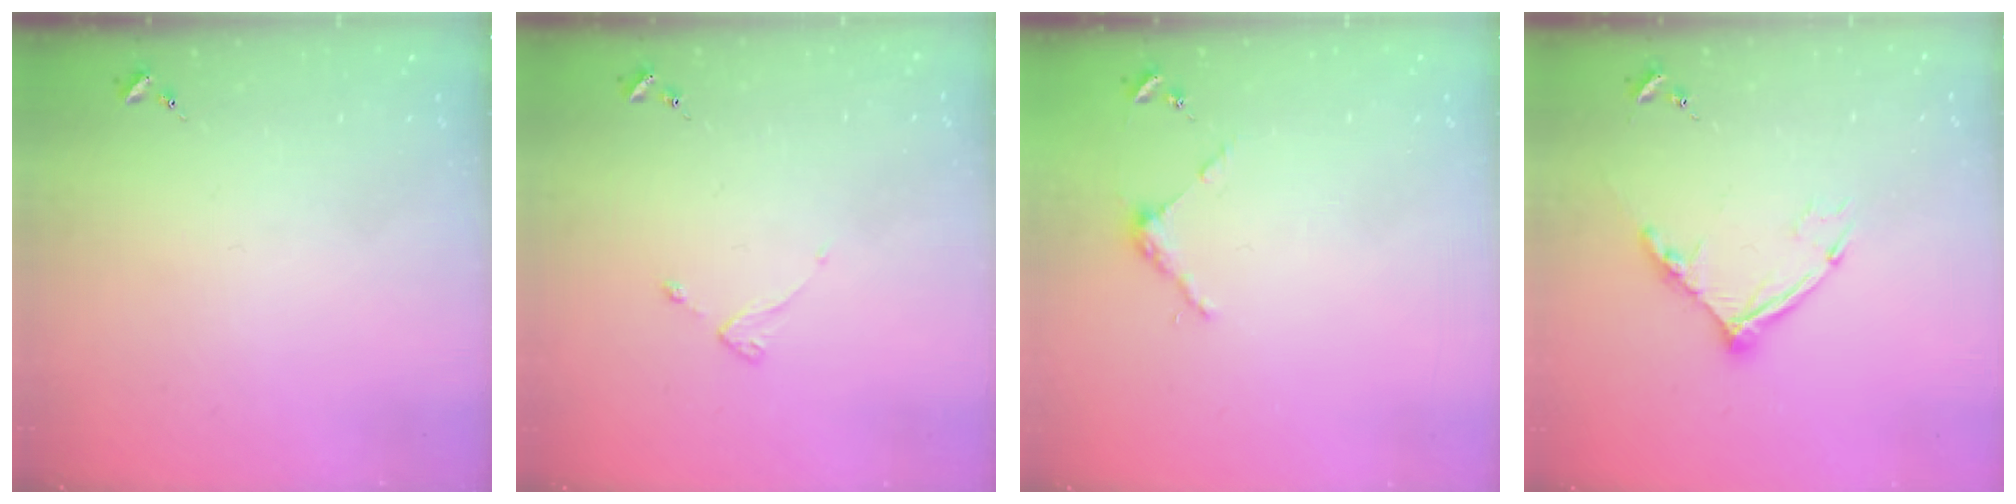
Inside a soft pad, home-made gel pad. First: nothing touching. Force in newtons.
{"total": 2.2, "press": 2.1, "slide": 0.4}
{"total": 3.9, "press": 3.9, "slide": 0.2}
{"total": 12.8, "press": 12.7, "slide": 1.2}